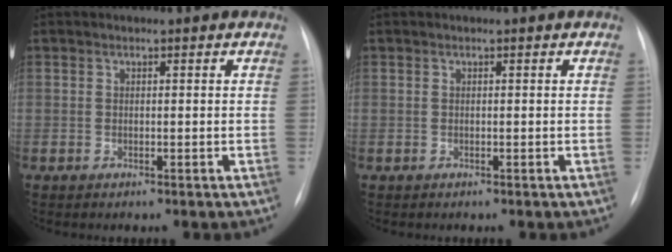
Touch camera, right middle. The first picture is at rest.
{"total": 0.0}